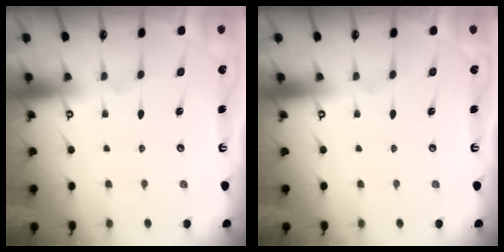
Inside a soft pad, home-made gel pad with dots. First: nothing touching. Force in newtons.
{"total": 0.0}